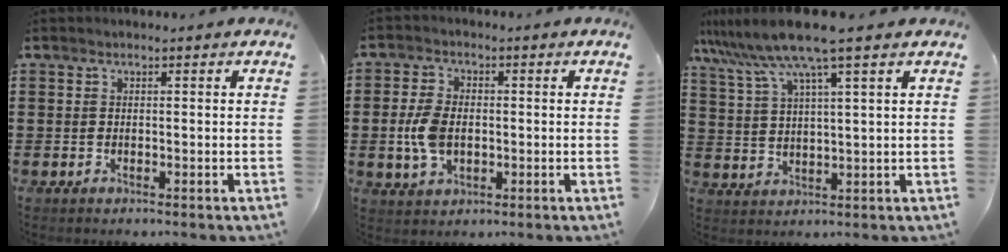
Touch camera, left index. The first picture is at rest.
{"total": 6.3, "force": [-0.5, 4.1, 4.7], "torque": [-0.125, 0.000, -0.018]}
{"total": 9.0, "force": [6.7, -0.2, 5.9], "torque": [-0.141, -0.029, 0.114]}